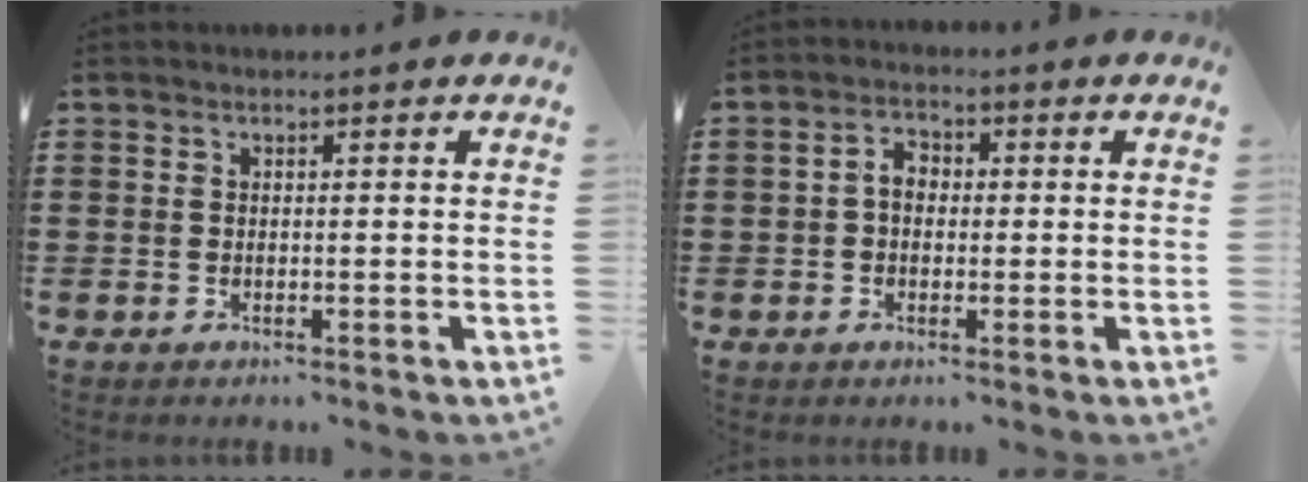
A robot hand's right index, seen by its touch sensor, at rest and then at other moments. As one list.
[{"total": 2.9, "force": [-0.3, 2.0, 2.1], "torque": [-0.043, 0.008, -0.007]}]